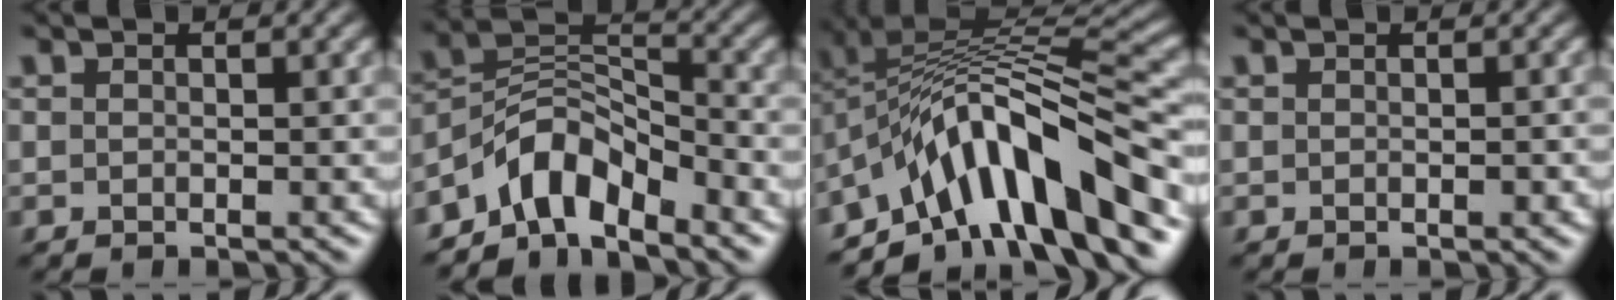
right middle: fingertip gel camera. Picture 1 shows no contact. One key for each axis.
{"total": 6.0, "fx": -4.6, "fy": 2.6, "fz": 3.0, "tx": -0.040, "ty": 0.005, "tz": -0.095}
{"total": 12.0, "fx": -5.8, "fy": 3.8, "fz": 9.8, "tx": -0.144, "ty": 0.021, "tz": -0.101}
{"total": 0.6, "fx": -0.2, "fy": 0.2, "fz": 0.5, "tx": -0.010, "ty": 0.001, "tz": 0.000}